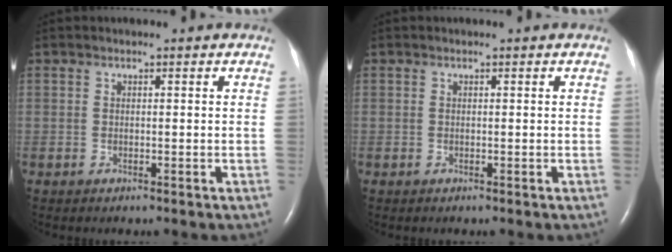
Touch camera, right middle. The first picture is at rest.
{"total": 0.0}